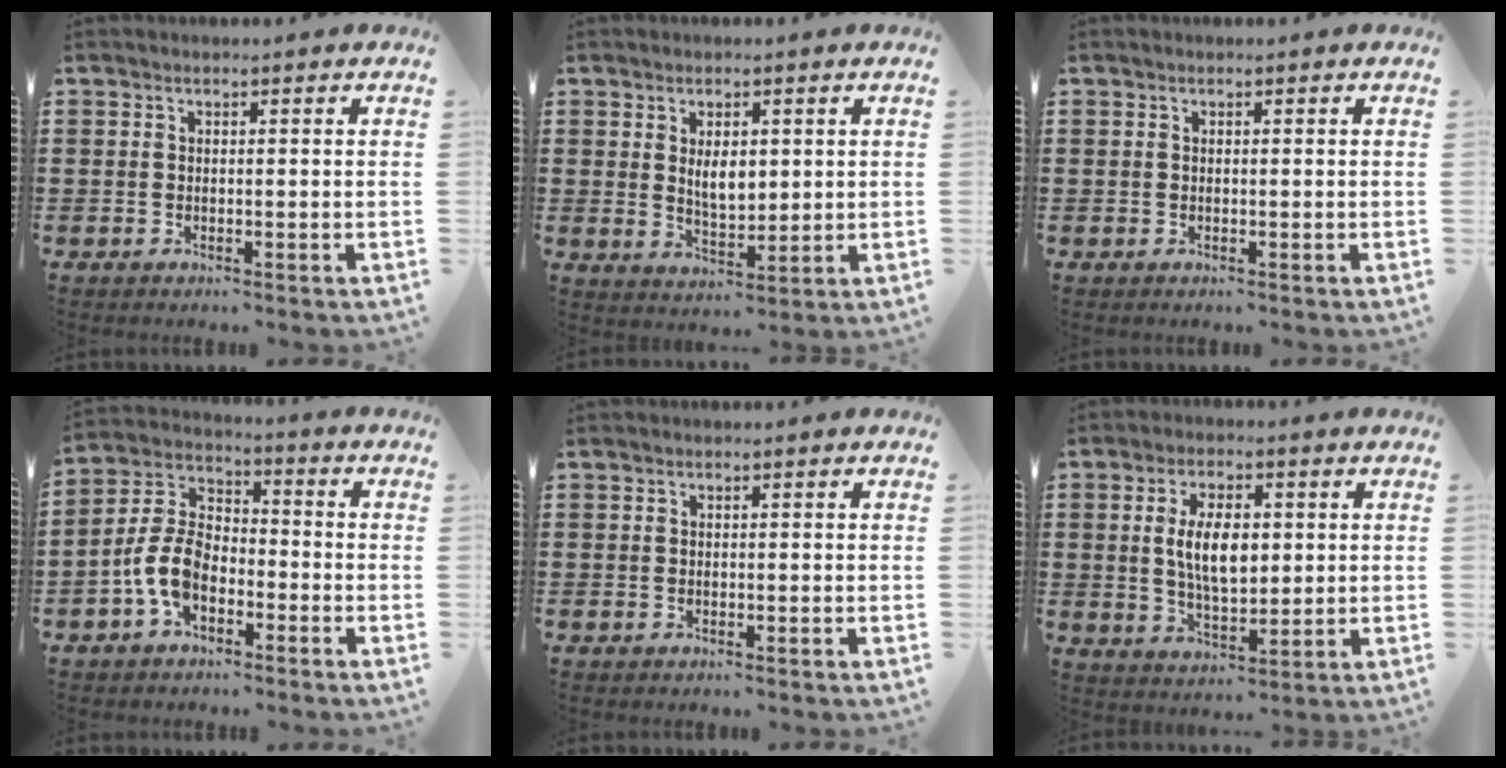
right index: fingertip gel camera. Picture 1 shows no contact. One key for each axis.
{"total": 4.2, "fx": 1.1, "fy": 2.1, "fz": 3.5, "tx": -0.057, "ty": 0.001, "tz": 0.015}
{"total": 0.0}
{"total": 8.4, "fx": -3.3, "fy": 5.1, "fz": 5.8, "tx": -0.157, "ty": 0.003, "tz": -0.073}
{"total": 0.0}
{"total": 7.3, "fx": 0.9, "fy": 3.6, "fz": 6.3, "tx": -0.117, "ty": 0.003, "tz": 0.007}